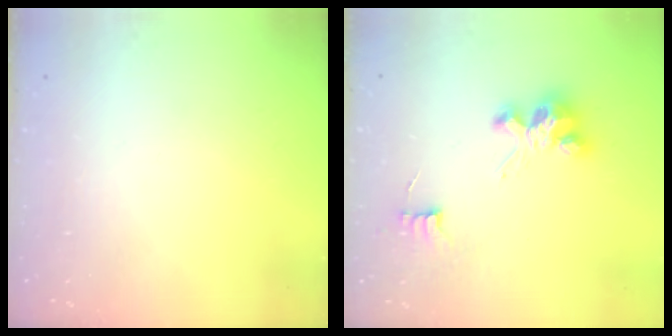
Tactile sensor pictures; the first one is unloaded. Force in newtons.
{"total": 7.9, "press": 7.9, "slide": 0.1}